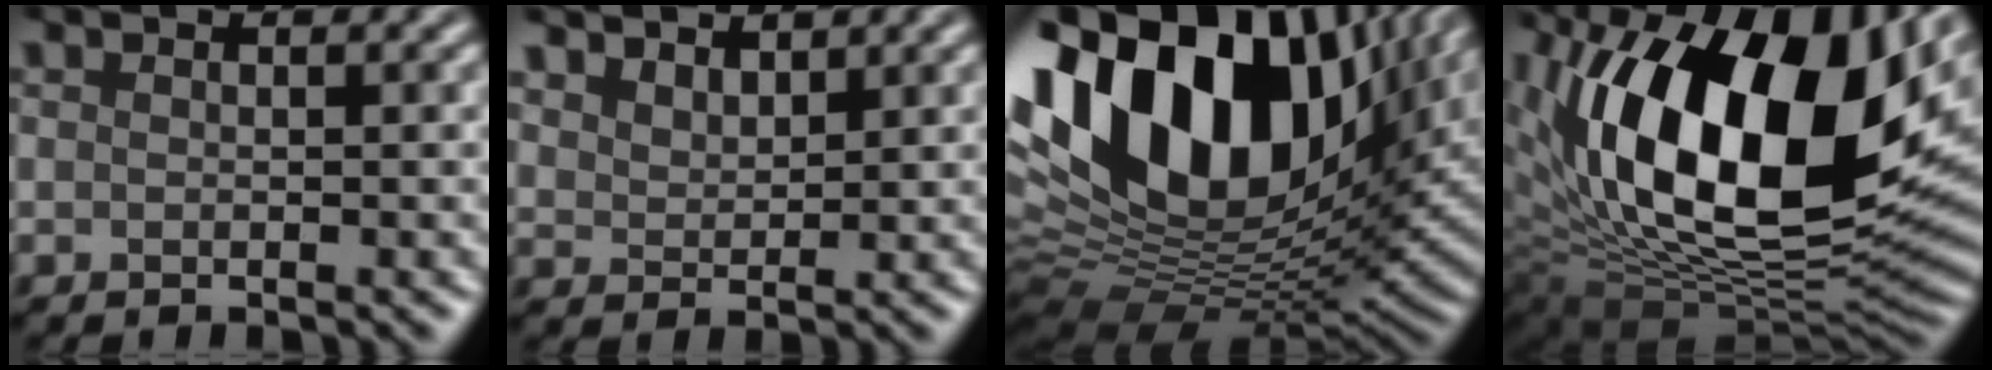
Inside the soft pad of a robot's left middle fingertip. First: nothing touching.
{"total": 3.8, "force": [3.6, 1.0, 0.5], "torque": [-0.025, 0.010, 0.078]}
{"total": 19.6, "force": [6.5, 11.2, 14.6], "torque": [-0.287, 0.019, 0.132]}
{"total": 18.5, "force": [5.7, 9.7, 14.8], "torque": [-0.260, 0.025, 0.103]}